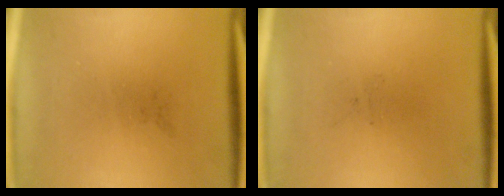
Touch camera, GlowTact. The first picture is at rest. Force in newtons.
{"total": 0.0}